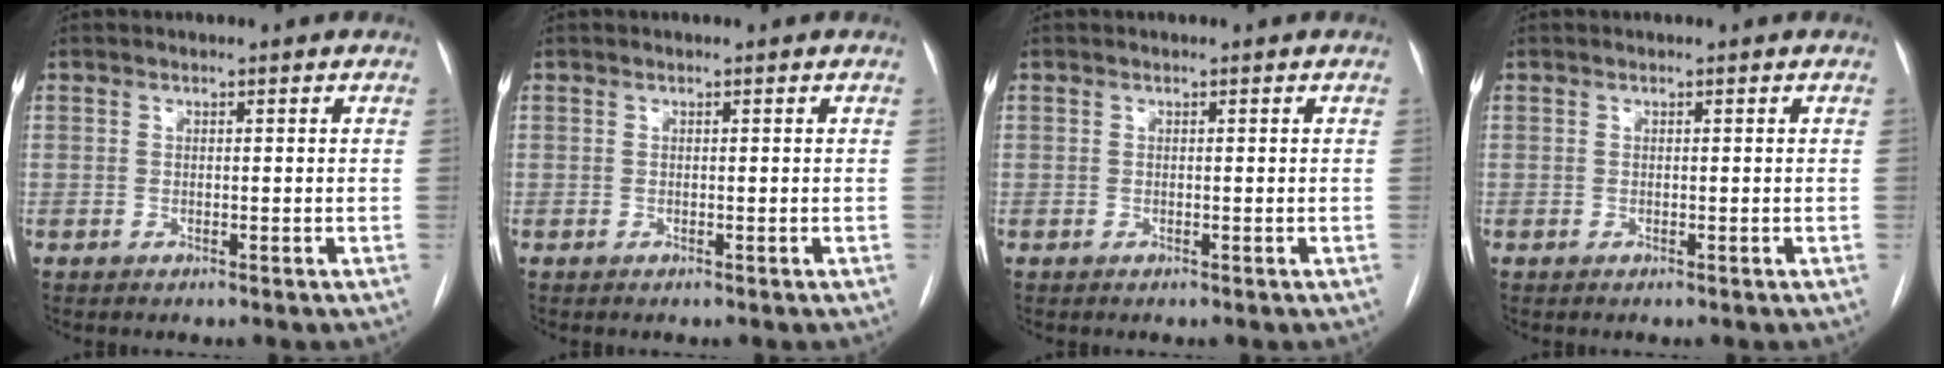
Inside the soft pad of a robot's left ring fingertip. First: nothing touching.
{"total": 0.0}
{"total": 0.0}
{"total": 0.0}